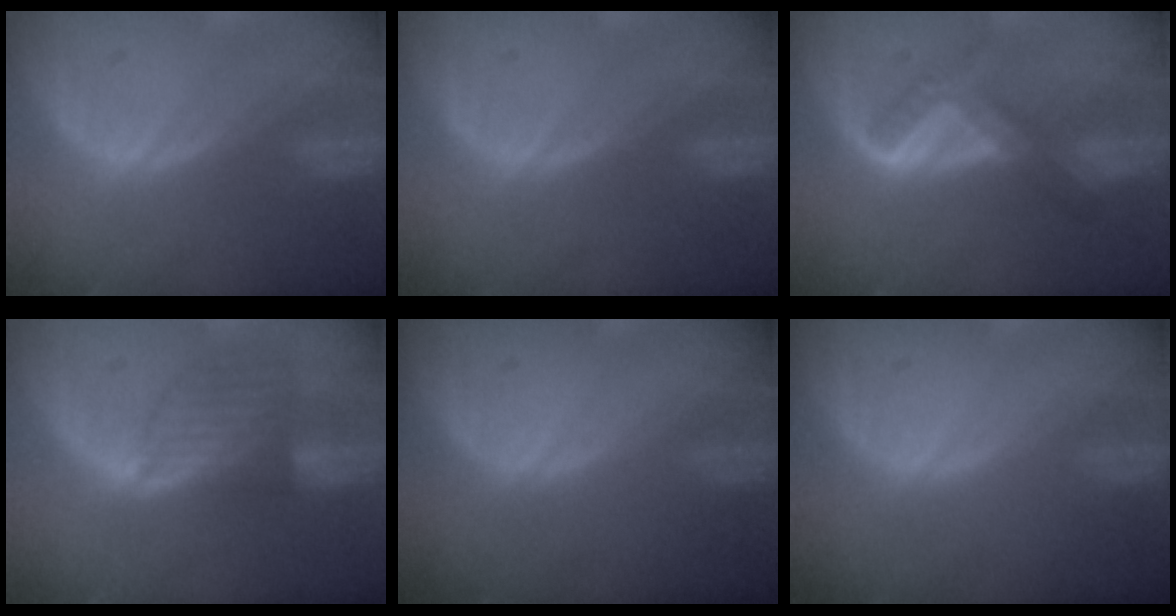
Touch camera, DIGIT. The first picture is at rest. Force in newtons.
{"total": 0.0}
{"total": 6.5, "press": 5.5, "slide": 3.3}
{"total": 7.2, "press": 6.3, "slide": 3.4}
{"total": 0.0}
{"total": 0.0}